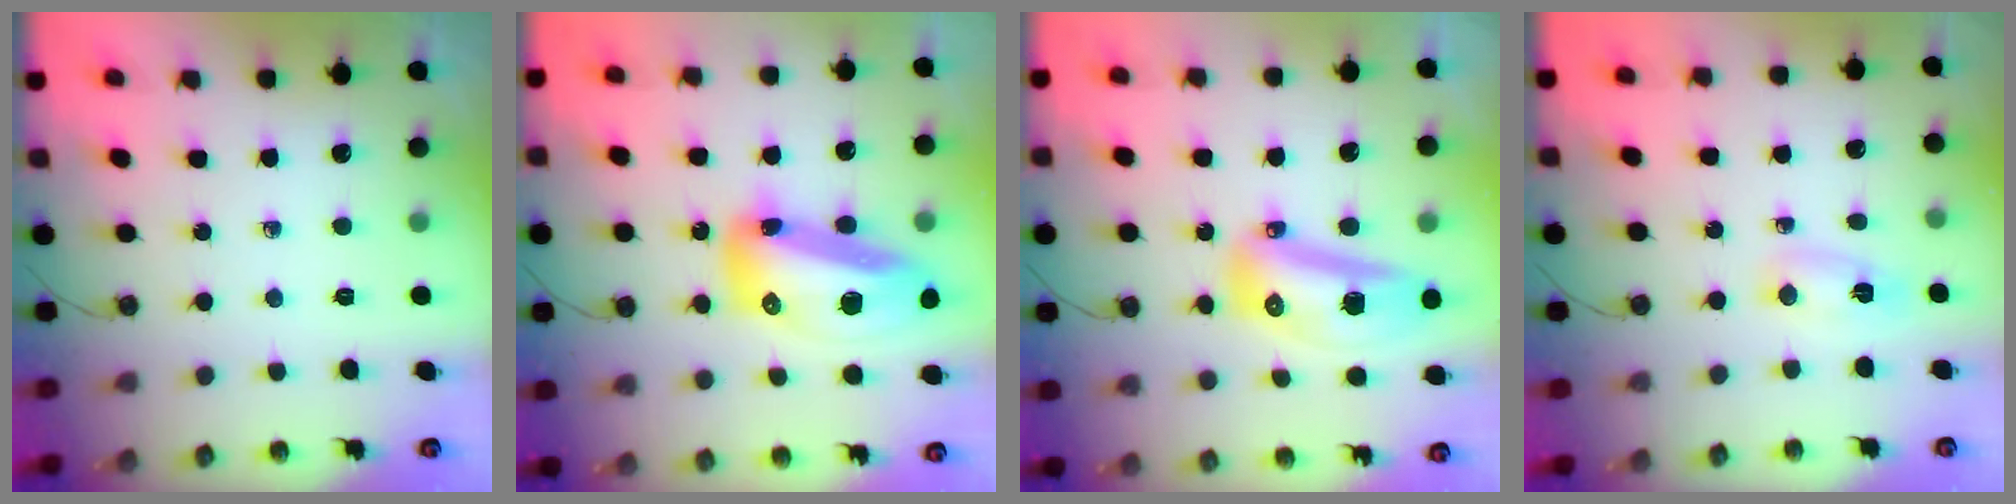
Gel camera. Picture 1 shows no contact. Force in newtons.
{"total": 21.0, "press": 20.9, "slide": 2.5}
{"total": 14.3, "press": 14.0, "slide": 3.3}
{"total": 3.3, "press": 3.0, "slide": 1.4}